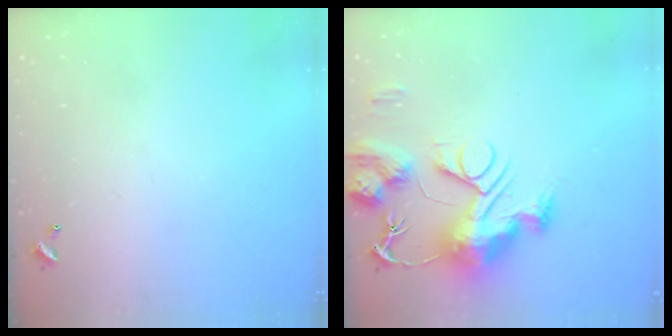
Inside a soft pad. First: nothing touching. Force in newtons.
{"total": 14.8, "press": 14.7, "slide": 1.3}